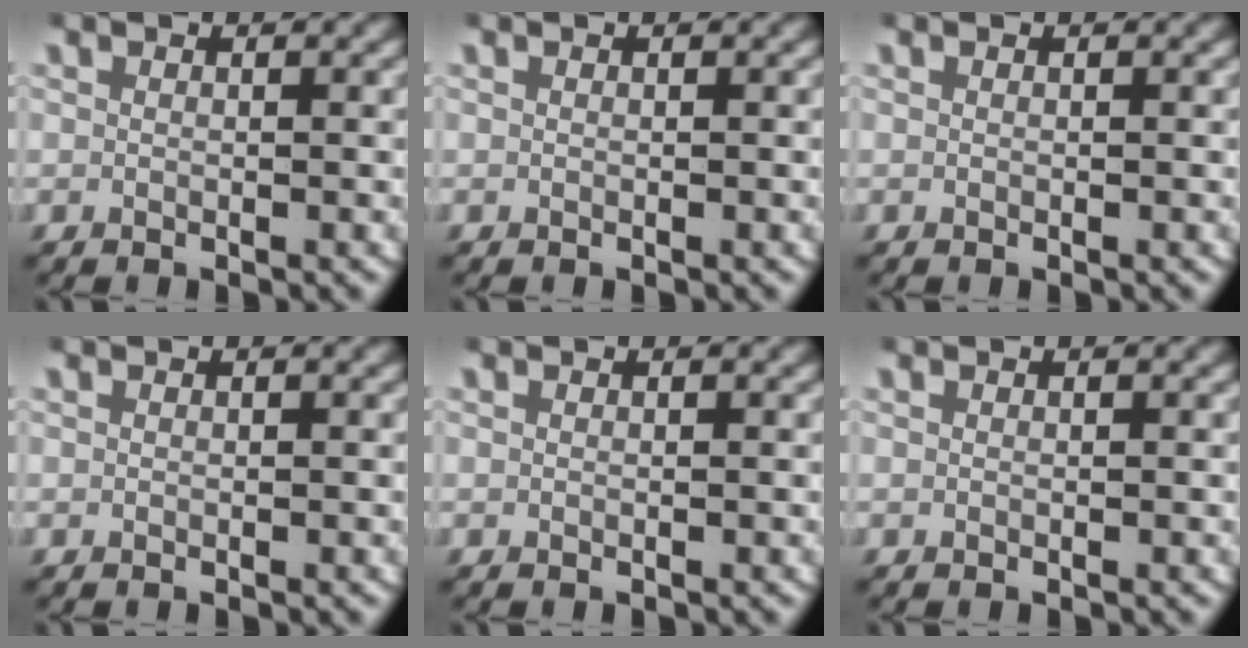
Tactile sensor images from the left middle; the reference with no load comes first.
{"total": 0.0}
{"total": 0.0}
{"total": 0.0}
{"total": 0.0}
{"total": 0.0}